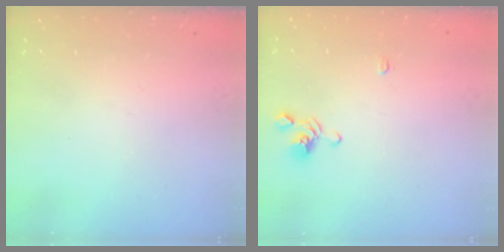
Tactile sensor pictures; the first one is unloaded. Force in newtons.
{"total": 2.2, "press": 2.2, "slide": 0.4}